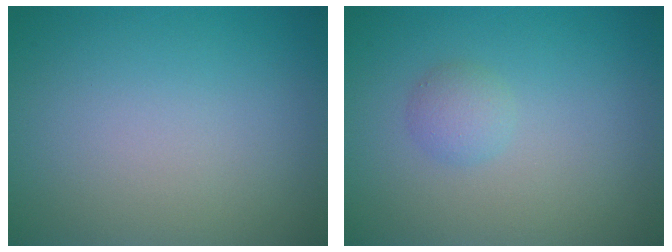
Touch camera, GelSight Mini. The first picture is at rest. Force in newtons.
{"total": 1.4, "press": 1.4, "slide": 0.0}